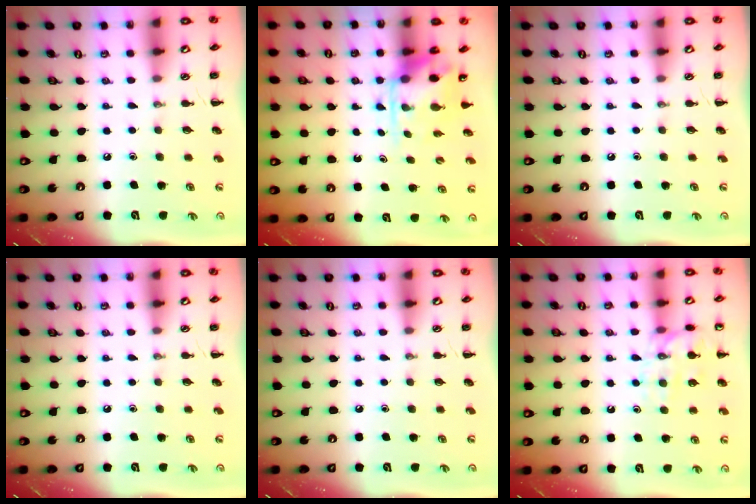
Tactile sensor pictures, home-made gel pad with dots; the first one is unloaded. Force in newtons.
{"total": 4.5, "press": 4.4, "slide": 1.0}
{"total": 0.0}
{"total": 0.0}
{"total": 0.0}
{"total": 13.5, "press": 13.5, "slide": 1.1}